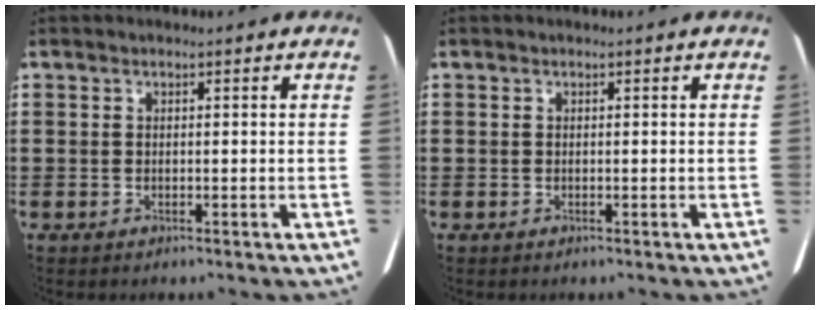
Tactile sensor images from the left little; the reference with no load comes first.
{"total": 0.0}